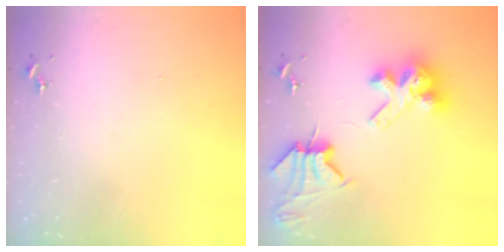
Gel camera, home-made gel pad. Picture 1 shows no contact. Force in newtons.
{"total": 11.2, "press": 11.1, "slide": 1.4}